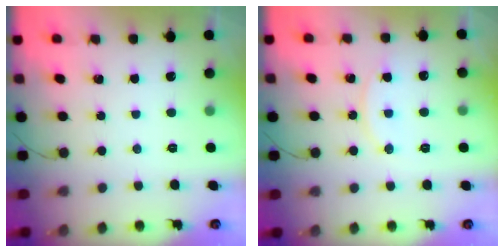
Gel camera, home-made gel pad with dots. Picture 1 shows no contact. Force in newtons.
{"total": 9.6, "press": 9.6, "slide": 0.5}